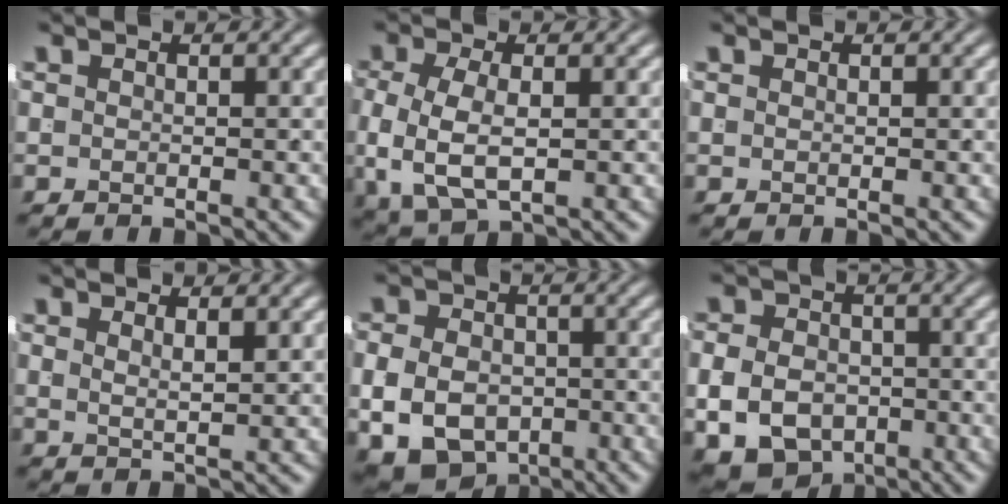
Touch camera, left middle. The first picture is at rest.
{"total": 5.4, "force": [-0.6, 3.5, 4.1], "torque": [-0.104, -0.021, 0.006]}
{"total": 0.0}
{"total": 1.6, "force": [1.0, -1.0, 0.8], "torque": [-0.006, -0.011, 0.028]}
{"total": 10.4, "force": [-4.0, 8.4, 4.6], "torque": [-0.094, -0.046, -0.056]}
{"total": 9.5, "force": [-3.9, 7.6, 4.1], "torque": [-0.077, -0.041, -0.057]}